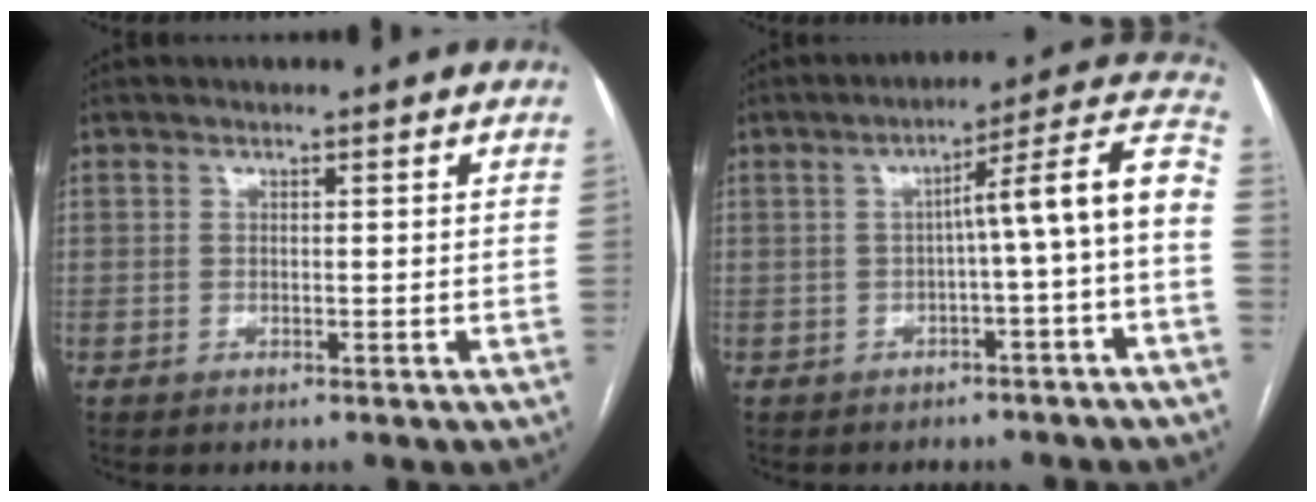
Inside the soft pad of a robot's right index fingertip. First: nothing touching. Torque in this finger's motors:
{"motor_torque": [1.37, -0.29, 0.57, 0.13]}